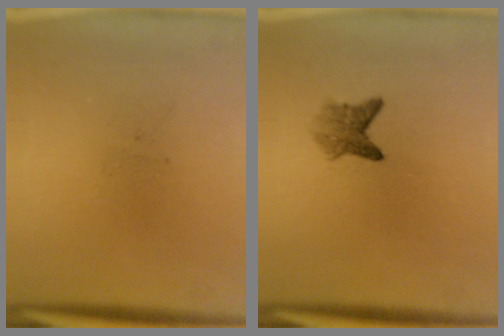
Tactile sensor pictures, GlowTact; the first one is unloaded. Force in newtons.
{"total": 2.7}